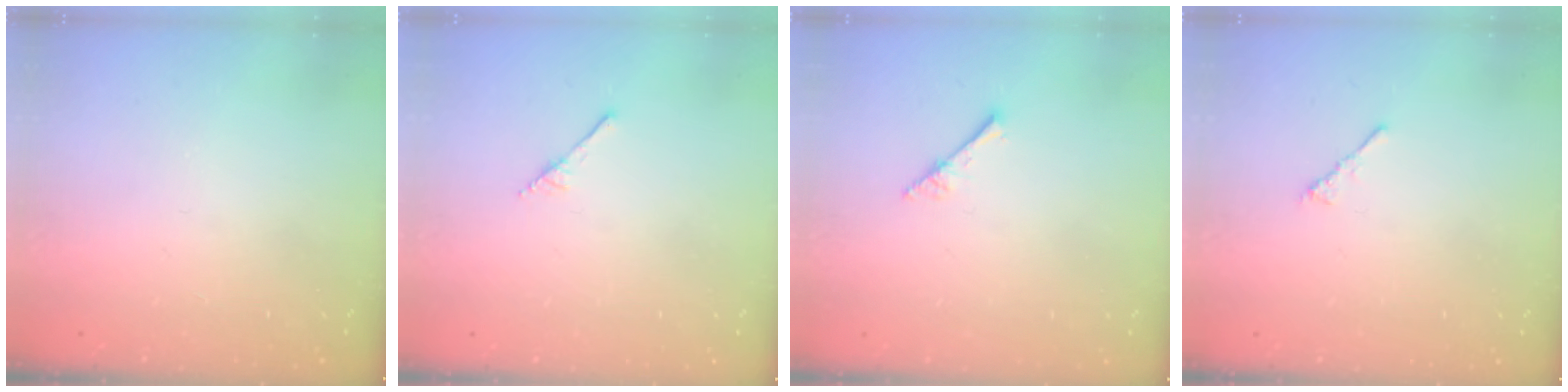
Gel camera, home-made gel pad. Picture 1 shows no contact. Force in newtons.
{"total": 1.7, "press": 1.7, "slide": 0.1}
{"total": 2.3, "press": 2.3, "slide": 0.2}
{"total": 2.3, "press": 2.2, "slide": 0.6}